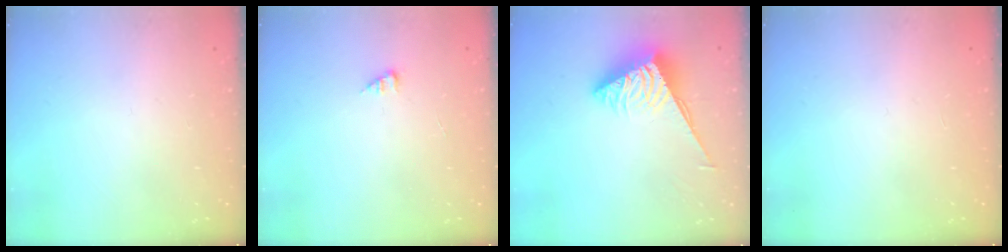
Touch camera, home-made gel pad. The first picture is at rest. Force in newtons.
{"total": 1.6, "press": 1.6, "slide": 0.2}
{"total": 4.8, "press": 4.7, "slide": 0.6}
{"total": 0.0}